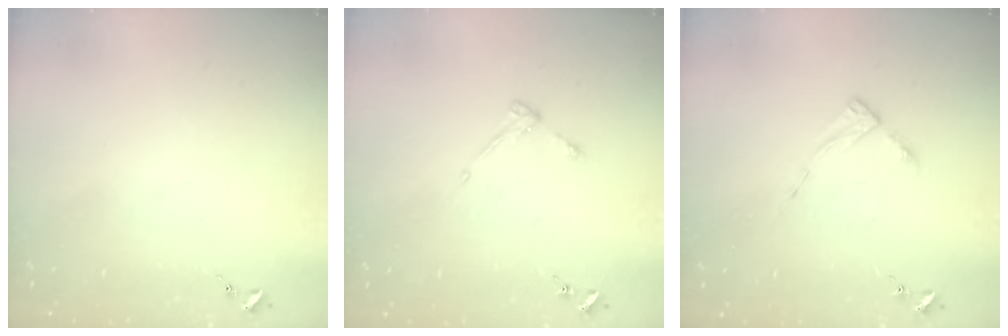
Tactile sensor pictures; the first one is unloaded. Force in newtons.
{"total": 3.6, "press": 3.6, "slide": 0.5}
{"total": 2.8, "press": 2.8, "slide": 0.4}